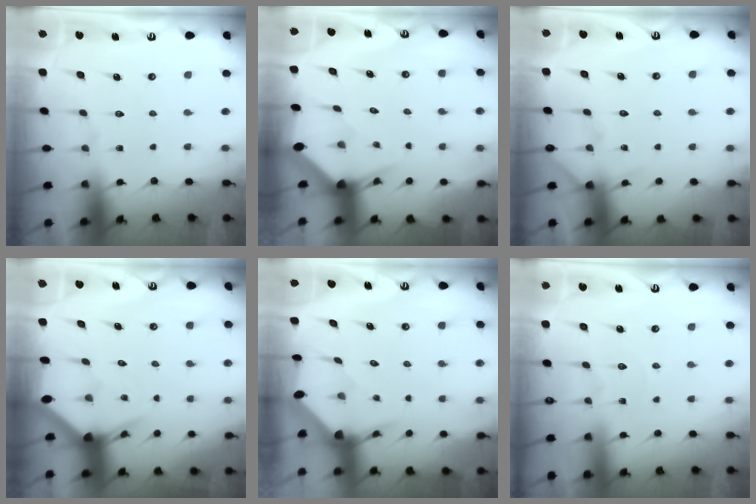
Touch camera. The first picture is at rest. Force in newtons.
{"total": 3.3, "press": 3.3, "slide": 0.2}
{"total": 5.3, "press": 5.2, "slide": 0.4}
{"total": 4.1, "press": 4.0, "slide": 0.5}
{"total": 3.6, "press": 3.6, "slide": 0.4}
{"total": 3.3, "press": 3.3, "slide": 0.3}